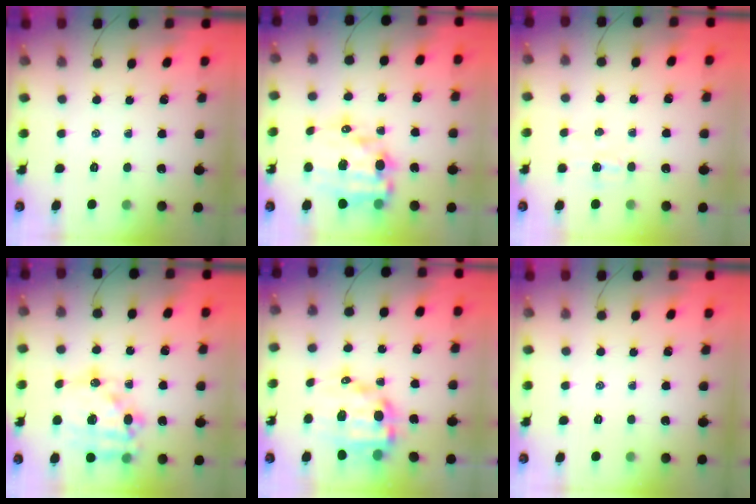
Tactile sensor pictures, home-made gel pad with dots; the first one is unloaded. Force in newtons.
{"total": 16.1, "press": 15.6, "slide": 3.8}
{"total": 3.4, "press": 3.3, "slide": 1.1}
{"total": 18.4, "press": 18.0, "slide": 3.9}
{"total": 12.3, "press": 11.9, "slide": 3.0}
{"total": 0.0}